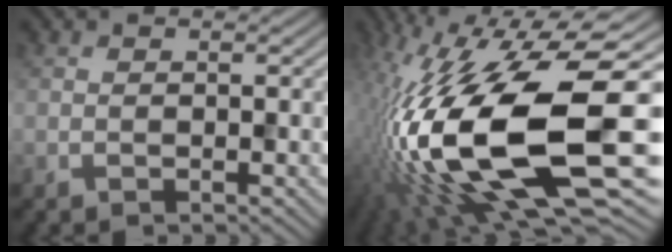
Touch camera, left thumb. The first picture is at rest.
{"total": 21.1, "force": [-4.7, 8.2, 18.9], "torque": [-0.381, -0.023, -0.073]}